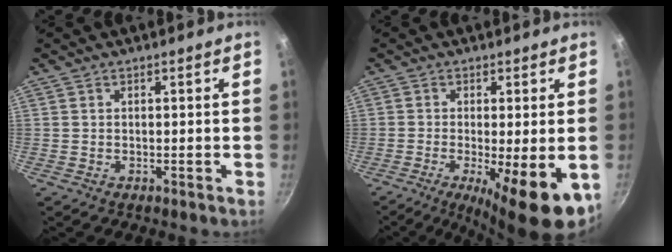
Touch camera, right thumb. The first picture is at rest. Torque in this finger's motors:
{"motor_torque": [-0.08, 0.78, -0.01, -0.21, 0.05]}